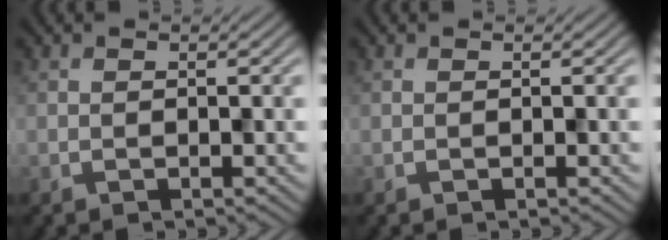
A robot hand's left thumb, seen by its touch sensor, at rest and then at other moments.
{"total": 0.0}